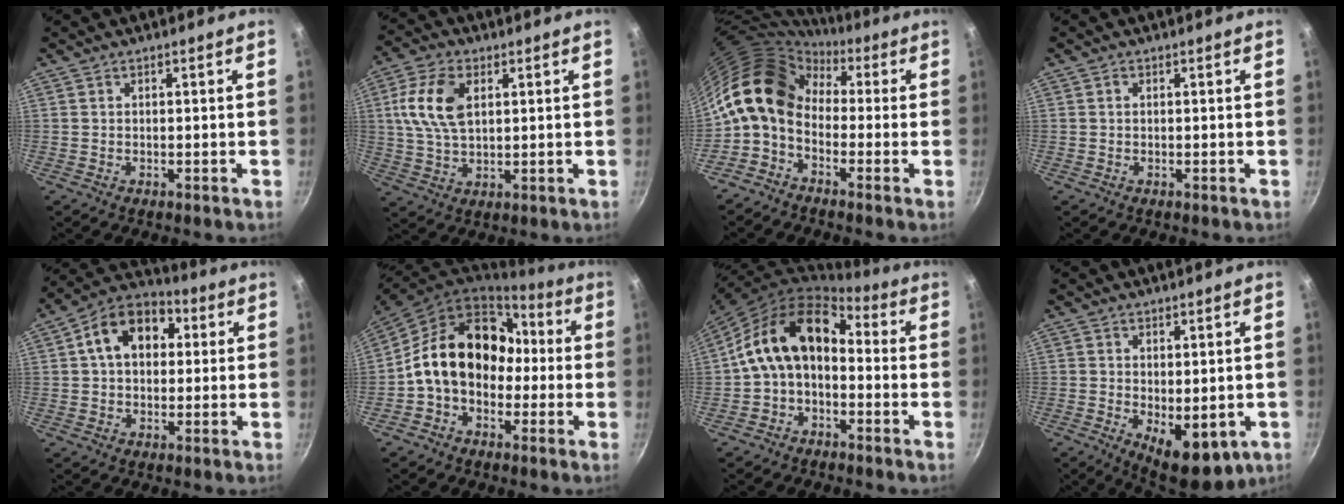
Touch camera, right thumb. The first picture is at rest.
{"total": 11.4, "force": [2.9, 6.7, 8.7], "torque": [-0.162, 0.004, 0.052]}
{"total": 12.8, "force": [0.8, 9.2, 9.0], "torque": [-0.149, 0.030, -0.013]}
{"total": 0.6, "force": [0.1, 0.5, 0.4], "torque": [-0.006, 0.004, 0.001]}
{"total": 13.1, "force": [2.8, 9.3, 8.8], "torque": [-0.108, 0.025, 0.024]}
{"total": 17.7, "force": [-0.3, 13.5, 11.4], "torque": [-0.155, 0.061, -0.017]}
{"total": 13.4, "force": [-0.8, 9.0, 9.9], "torque": [-0.156, 0.055, -0.032]}
{"total": 9.4, "force": [-1.6, 4.8, 7.9], "torque": [-0.095, -0.013, -0.008]}